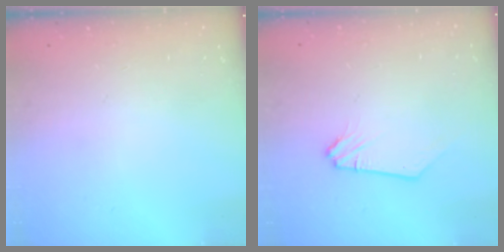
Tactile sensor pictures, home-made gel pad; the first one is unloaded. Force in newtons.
{"total": 0.0}